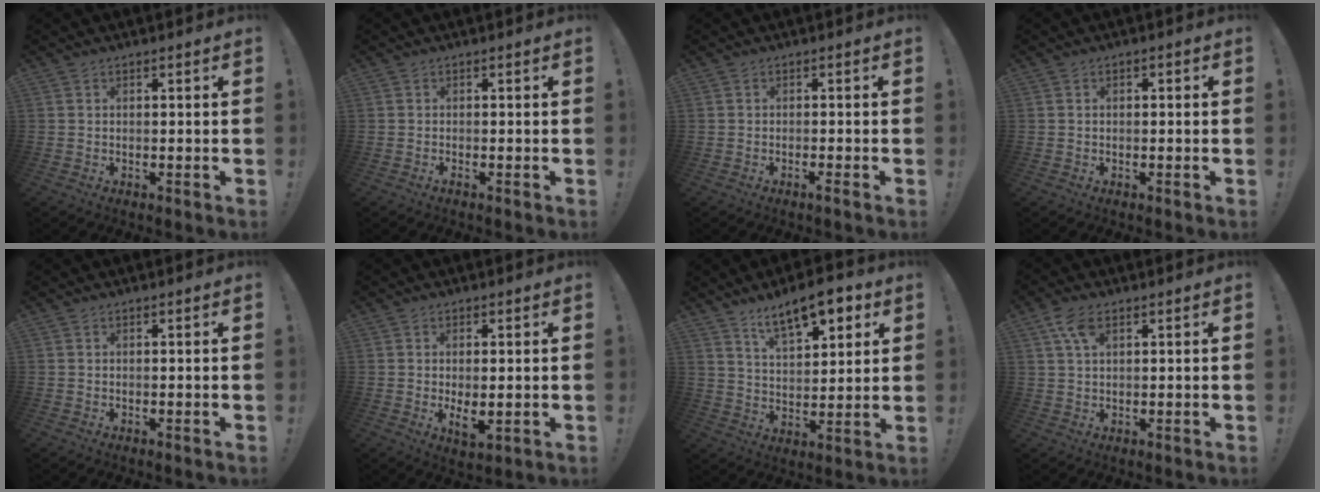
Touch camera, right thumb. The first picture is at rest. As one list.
[{"total": 0.7, "force": [-0.5, -0.1, 0.5], "torque": [-0.009, -0.001, -0.008]}, {"total": 1.6, "force": [-0.8, -0.2, 1.3], "torque": [-0.025, -0.002, -0.014]}, {"total": 0.9, "force": [-0.6, 0.6, 0.3], "torque": [-0.005, 0.003, -0.011]}, {"total": 0.0}, {"total": 5.1, "force": [0.1, 1.9, 4.7], "torque": [-0.067, -0.019, 0.000]}, {"total": 13.1, "force": [8.3, 5.3, 8.5], "torque": [-0.125, -0.043, 0.142]}, {"total": 5.5, "force": [2.6, 2.8, 3.9], "torque": [-0.069, -0.007, 0.048]}]